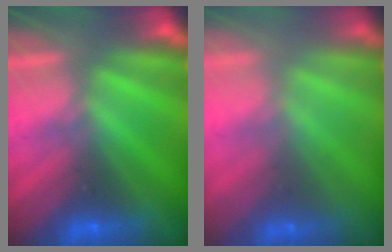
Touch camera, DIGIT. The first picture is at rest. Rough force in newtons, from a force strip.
{"total": 2.4}